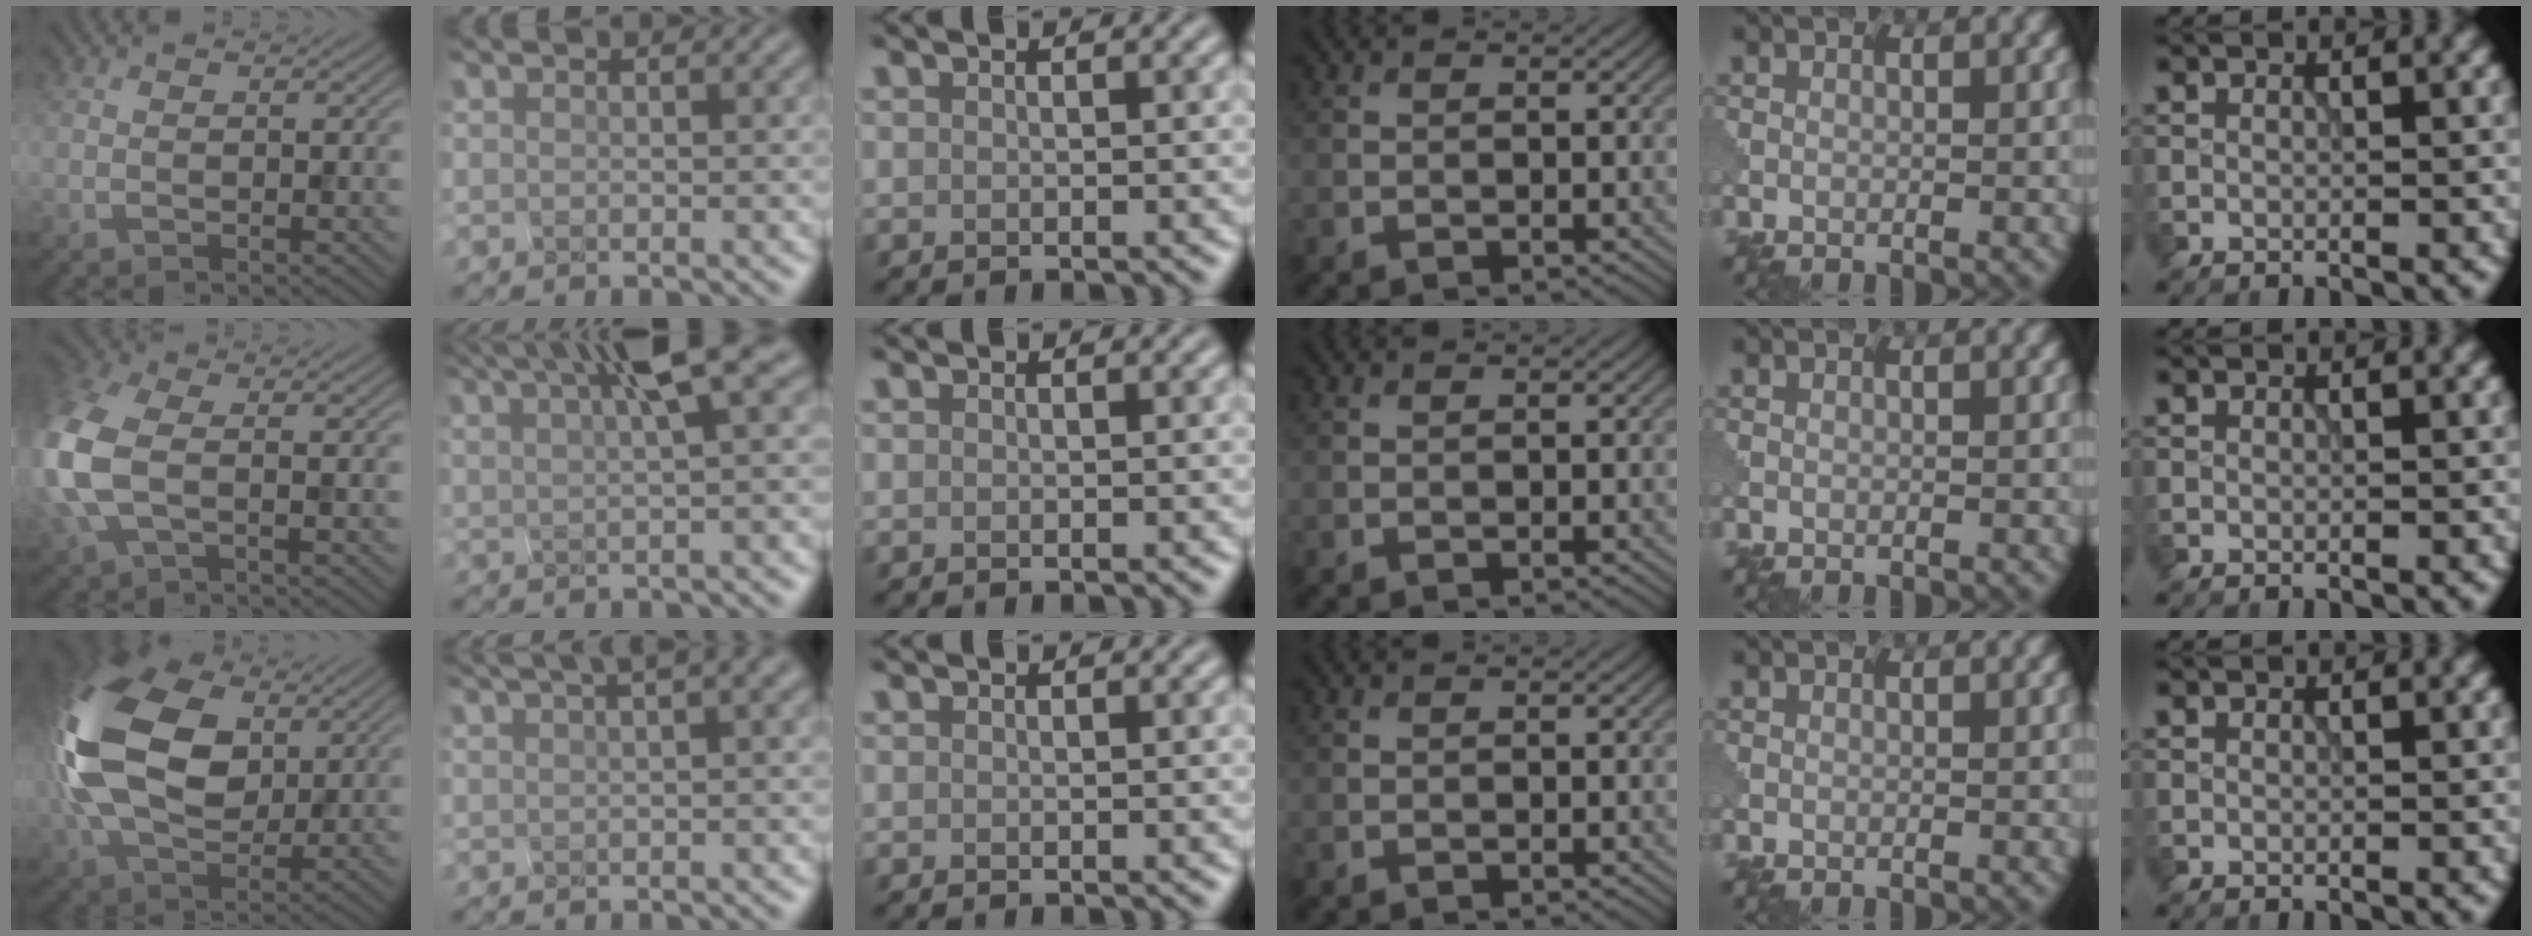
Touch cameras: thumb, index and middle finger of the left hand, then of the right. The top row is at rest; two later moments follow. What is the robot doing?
{"motion": "squeeze", "object": "clothespin"}